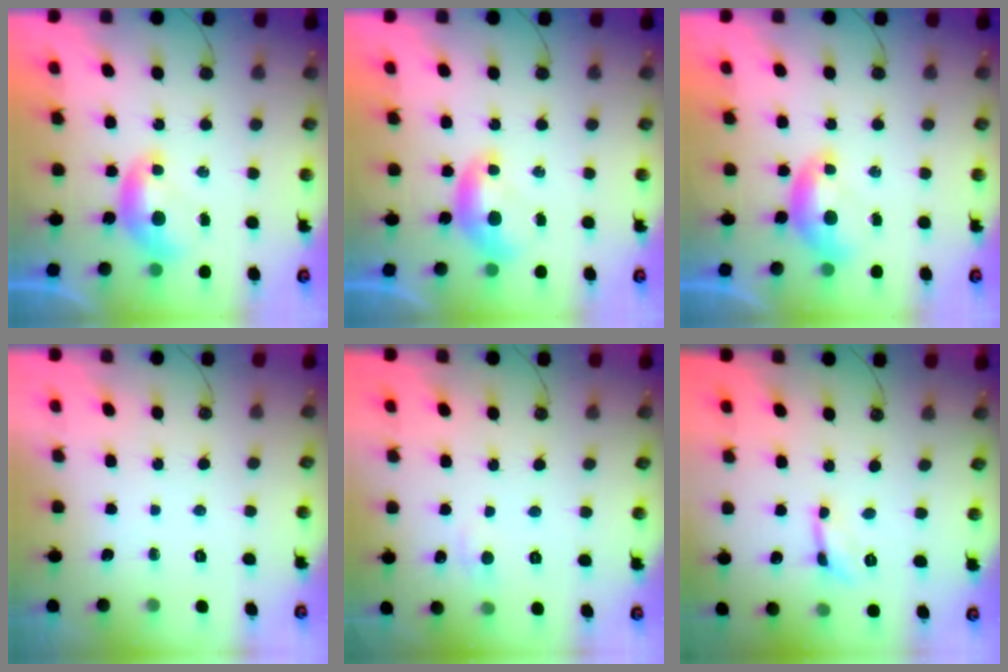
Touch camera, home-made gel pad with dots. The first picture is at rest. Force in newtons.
{"total": 0.0}
{"total": 0.0}
{"total": 0.0}
{"total": 0.8, "press": 0.5, "slide": 0.6}
{"total": 0.0}